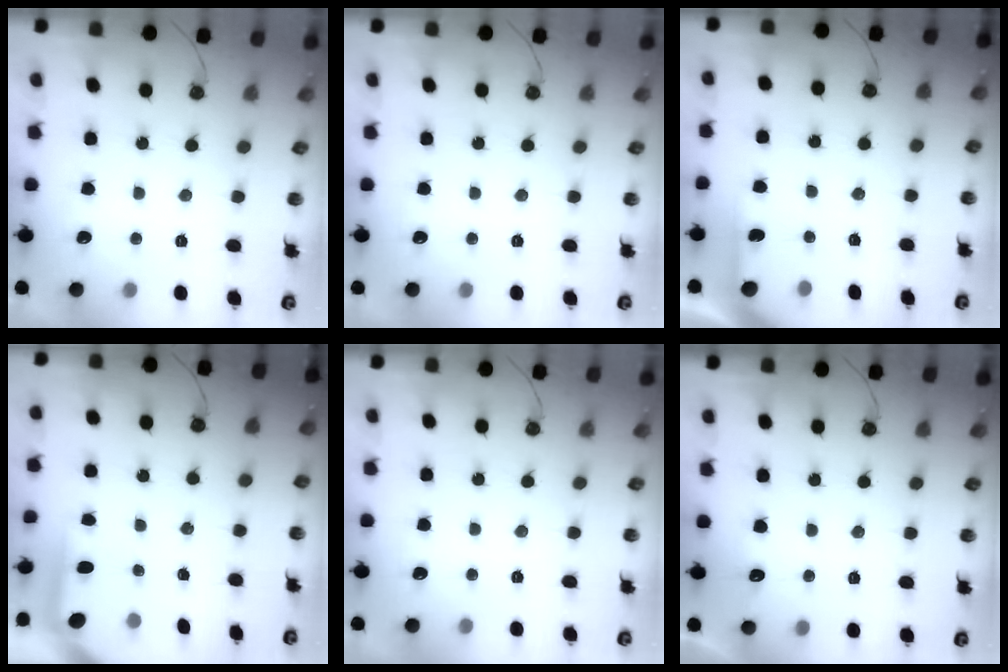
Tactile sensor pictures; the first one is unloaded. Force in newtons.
{"total": 0.0}
{"total": 4.8, "press": 4.8, "slide": 0.4}
{"total": 3.6, "press": 3.6, "slide": 0.3}
{"total": 0.0}
{"total": 3.9, "press": 3.9, "slide": 0.5}